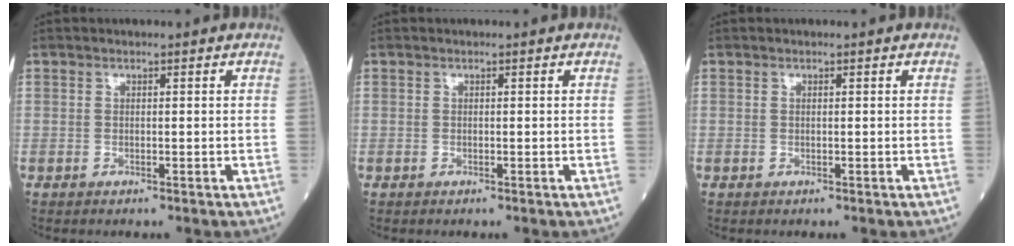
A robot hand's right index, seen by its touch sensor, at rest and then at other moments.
{"total": 0.0}
{"total": 0.0}